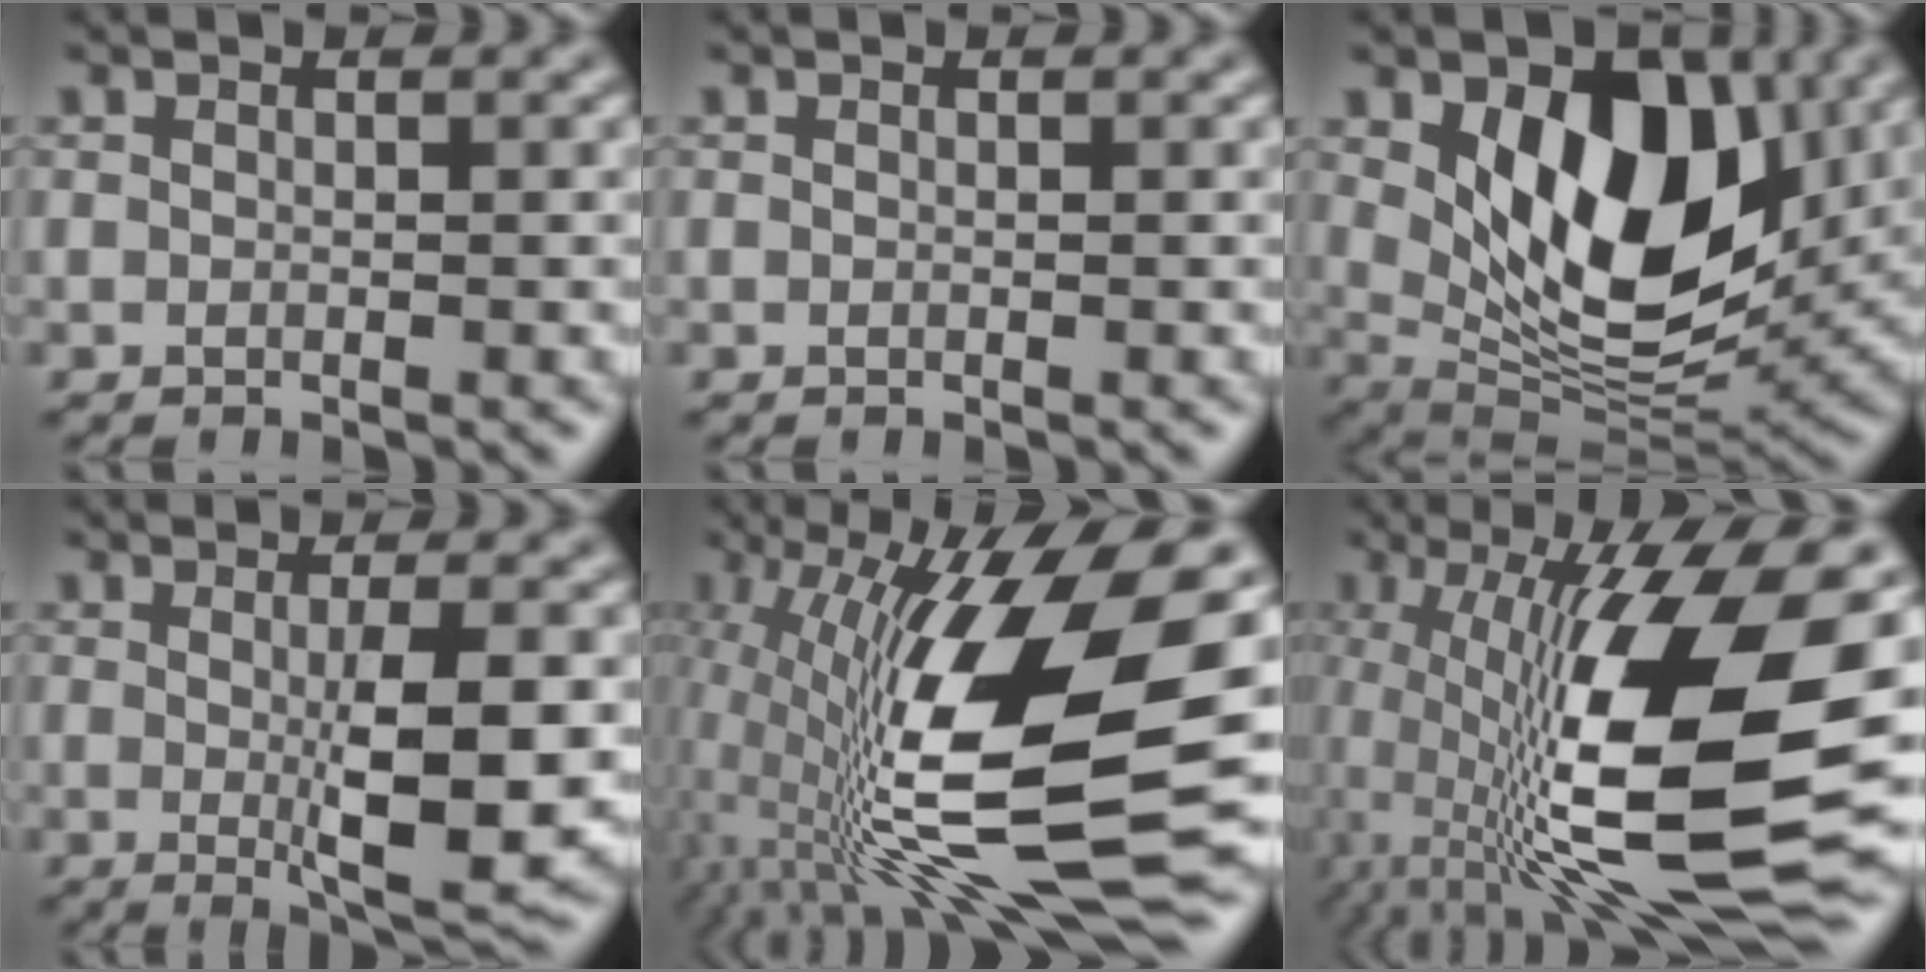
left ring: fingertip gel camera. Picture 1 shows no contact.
{"total": 0.0}
{"total": 11.0, "force": [2.7, 6.3, 8.6], "torque": [-0.131, -0.015, 0.050]}
{"total": 5.7, "force": [-0.5, 0.9, 5.6], "torque": [-0.092, -0.006, 0.004]}
{"total": 16.7, "force": [-1.4, 5.8, 15.6], "torque": [-0.309, 0.003, -0.025]}
{"total": 14.8, "force": [-0.9, 5.3, 13.8], "torque": [-0.247, -0.006, -0.016]}